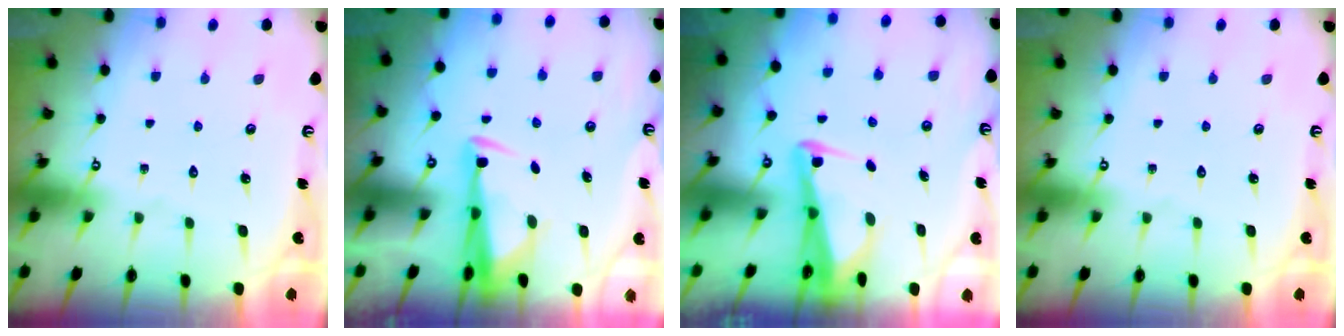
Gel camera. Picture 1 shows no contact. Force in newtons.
{"total": 3.3, "press": 3.3, "slide": 0.7}
{"total": 3.5, "press": 3.4, "slide": 0.8}
{"total": 0.0}